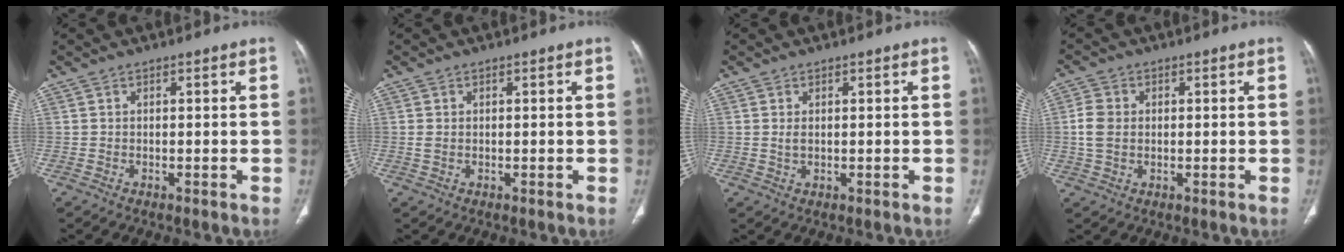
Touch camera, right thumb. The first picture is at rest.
{"total": 1.2, "force": [0.1, 0.8, 0.8], "torque": [-0.023, 0.004, 0.003]}
{"total": 1.5, "force": [0.3, 0.9, 1.2], "torque": [-0.026, -0.003, 0.009]}
{"total": 4.8, "force": [0.2, 3.6, 3.2], "torque": [-0.068, 0.008, 0.002]}